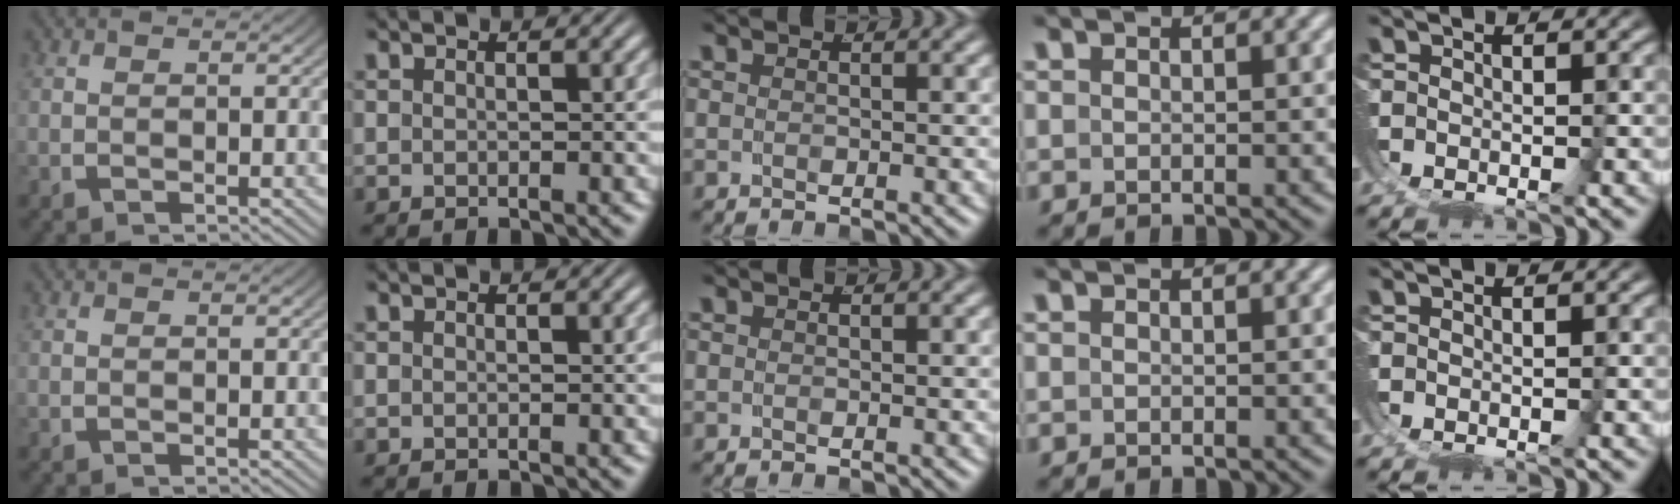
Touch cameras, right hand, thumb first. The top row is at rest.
{}